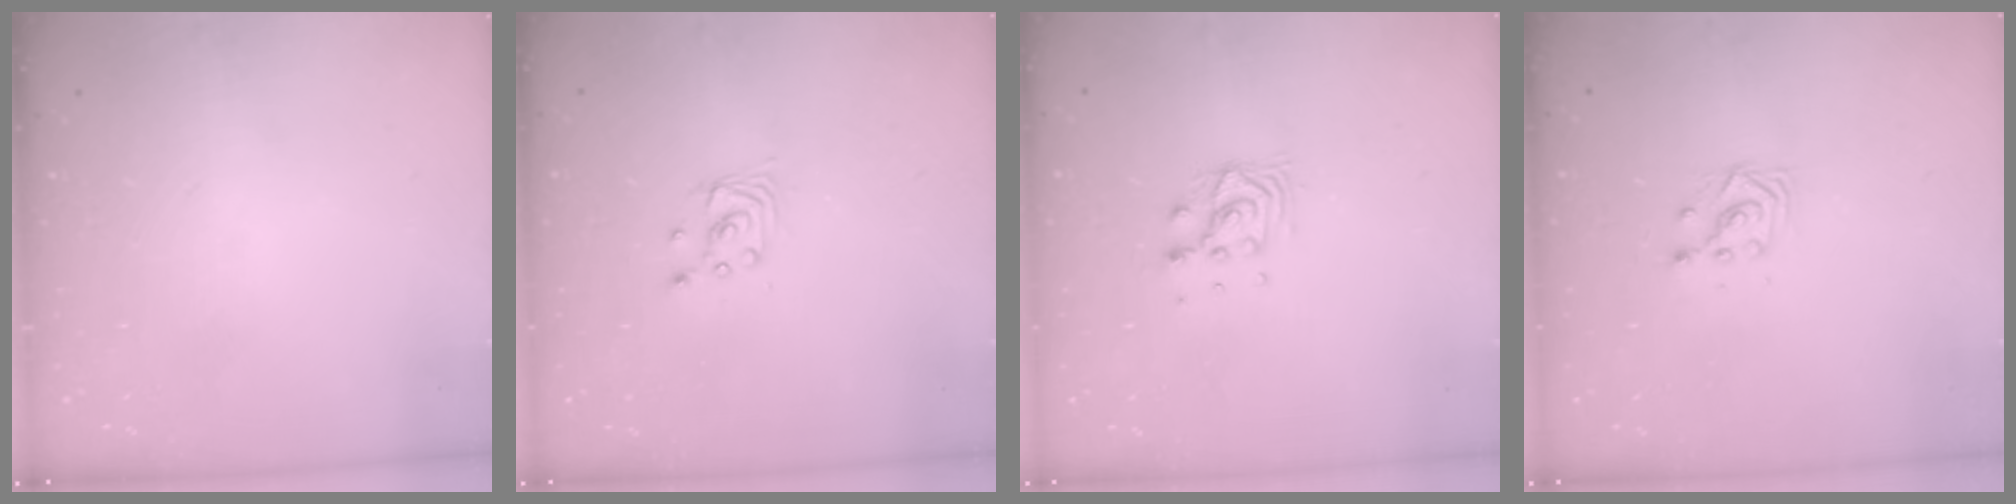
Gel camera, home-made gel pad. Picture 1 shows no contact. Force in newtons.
{"total": 2.8, "press": 2.8, "slide": 0.1}
{"total": 6.9, "press": 6.9, "slide": 0.4}
{"total": 3.2, "press": 3.2, "slide": 0.2}